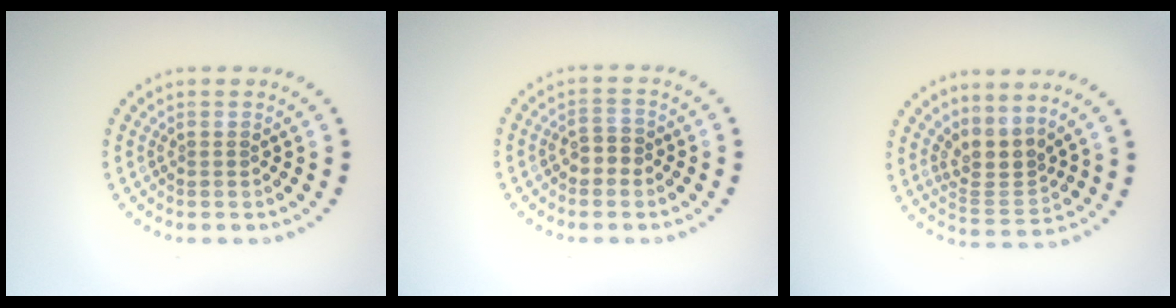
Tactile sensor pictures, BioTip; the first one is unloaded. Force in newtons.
{"total": 1.7, "press": 1.7, "slide": 0.3}
{"total": 3.0, "press": 2.1, "slide": 2.1}